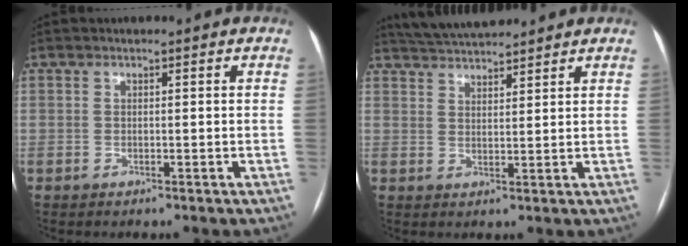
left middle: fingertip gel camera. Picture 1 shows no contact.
{"total": 8.2, "force": [7.7, 1.0, 2.7], "torque": [-0.054, 0.029, 0.130]}